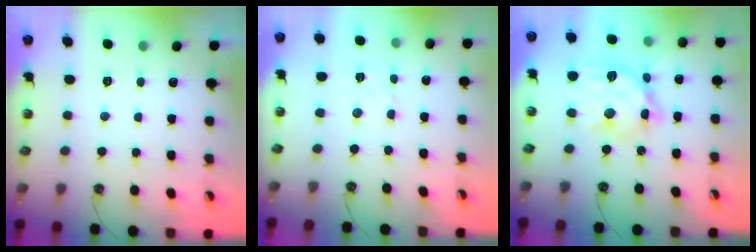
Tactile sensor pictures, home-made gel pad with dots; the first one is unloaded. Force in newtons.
{"total": 2.6, "press": 2.6, "slide": 0.4}
{"total": 14.7, "press": 14.6, "slide": 1.3}